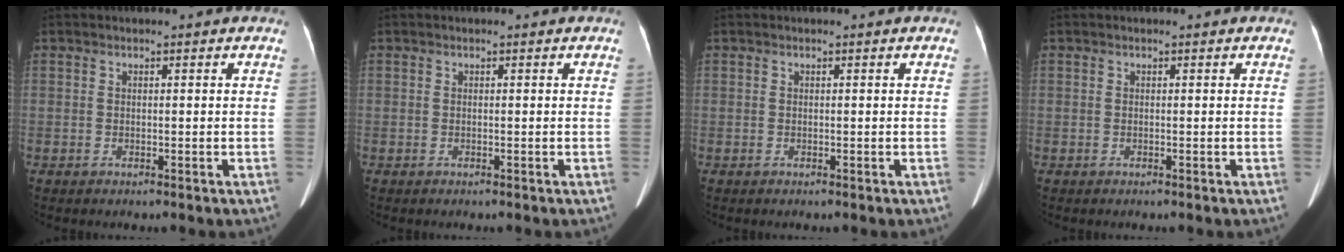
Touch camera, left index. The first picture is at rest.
{"total": 0.0}
{"total": 0.0}
{"total": 0.0}